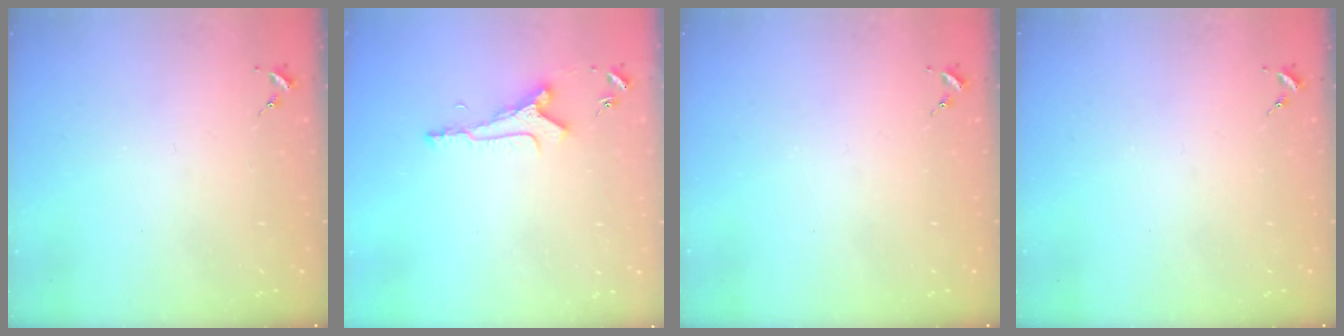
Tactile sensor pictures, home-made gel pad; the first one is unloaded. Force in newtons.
{"total": 6.4, "press": 6.3, "slide": 0.6}
{"total": 0.0}
{"total": 0.0}